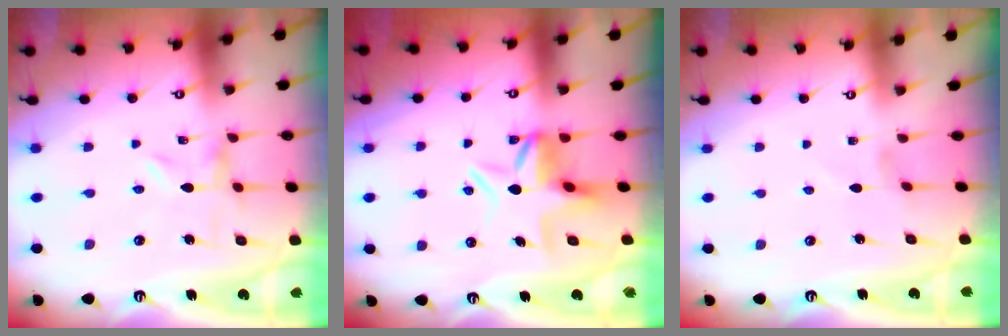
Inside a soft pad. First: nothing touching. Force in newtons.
{"total": 7.3, "press": 7.3, "slide": 0.9}
{"total": 0.6, "press": 0.6, "slide": 0.2}